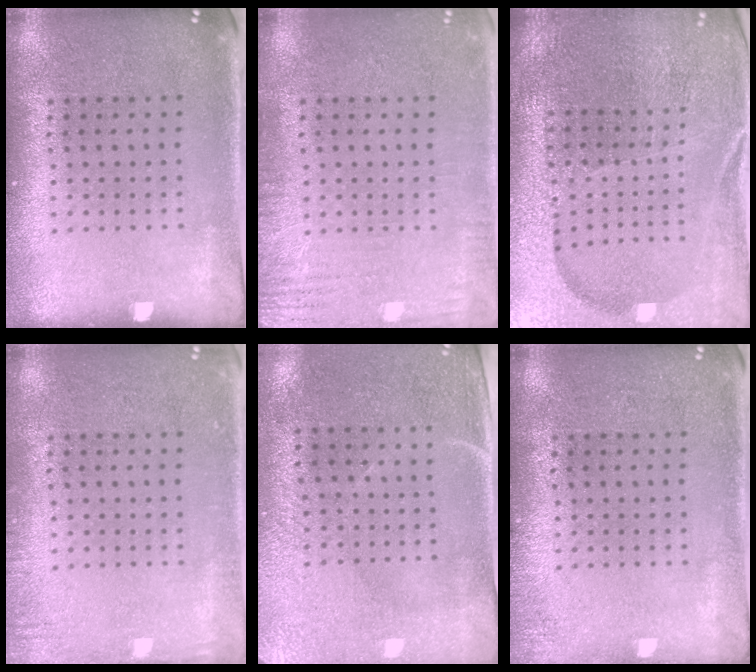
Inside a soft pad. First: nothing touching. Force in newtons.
{"total": 2.9, "press": 2.9, "slide": 0.4}
{"total": 4.0, "press": 3.9, "slide": 1.0}
{"total": 1.5, "press": 1.4, "slide": 0.2}
{"total": 2.9, "press": 2.5, "slide": 1.4}
{"total": 1.2, "press": 1.1, "slide": 0.2}